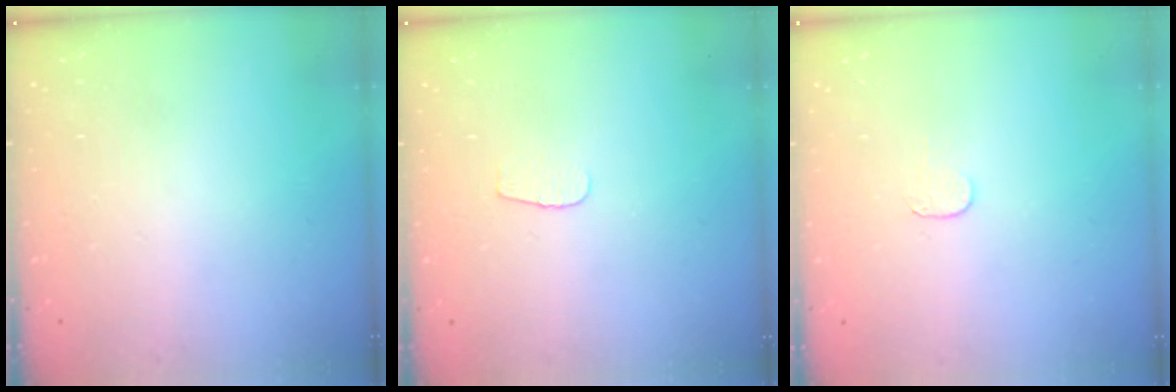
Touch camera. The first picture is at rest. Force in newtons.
{"total": 3.5, "press": 3.5, "slide": 0.4}
{"total": 3.7, "press": 3.7, "slide": 0.4}